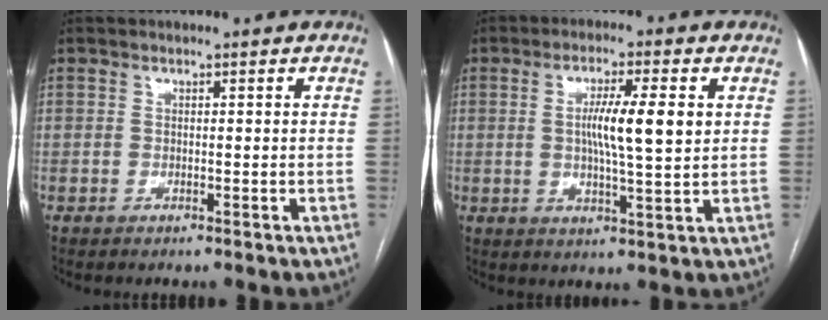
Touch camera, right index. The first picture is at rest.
{"total": 8.3, "force": [1.3, 0.5, 8.1], "torque": [-0.144, 0.001, 0.022]}